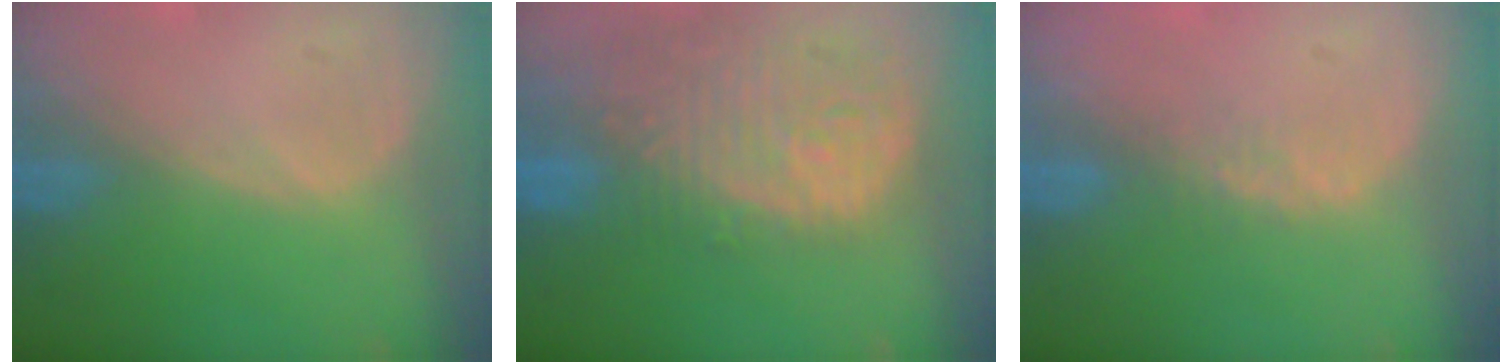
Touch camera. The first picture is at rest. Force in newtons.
{"total": 13.8, "press": 11.5, "slide": 7.7}
{"total": 2.1, "press": 1.7, "slide": 1.2}